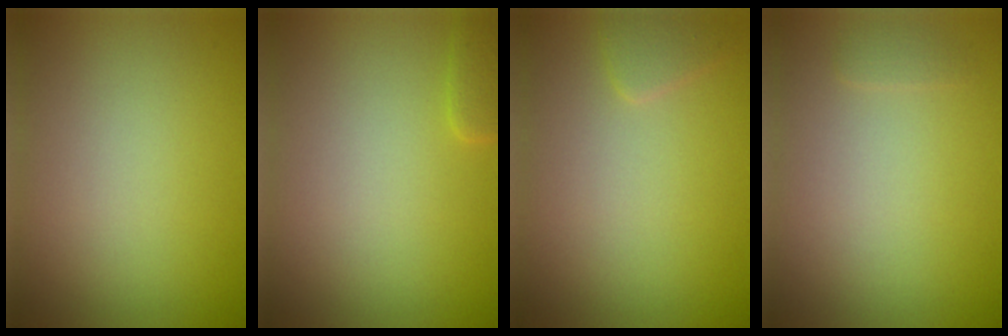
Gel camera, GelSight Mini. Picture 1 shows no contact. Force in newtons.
{"total": 1.2, "press": 1.2, "slide": 0.1}
{"total": 1.1, "press": 1.1, "slide": 0.1}
{"total": 0.7, "press": 0.7, "slide": 0.1}